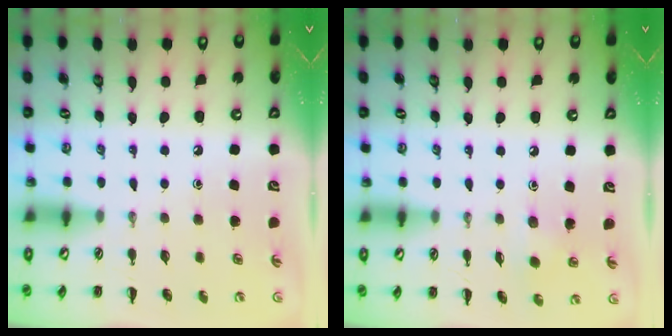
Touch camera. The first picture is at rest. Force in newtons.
{"total": 2.7, "press": 2.6, "slide": 0.6}